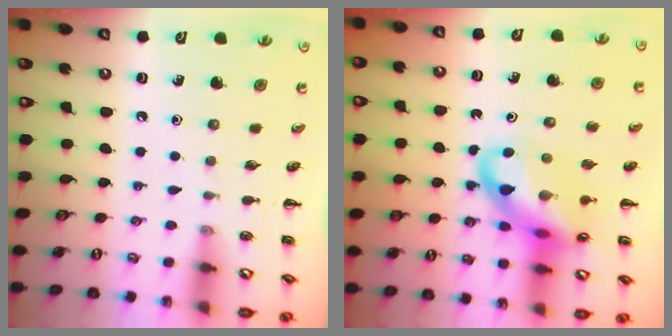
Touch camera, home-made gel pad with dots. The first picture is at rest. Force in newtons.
{"total": 17.3, "press": 17.0, "slide": 3.1}